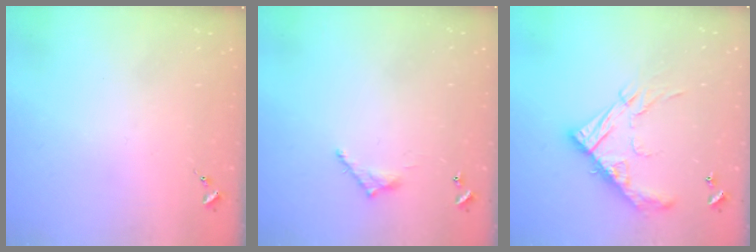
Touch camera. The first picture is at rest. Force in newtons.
{"total": 6.3, "press": 6.3, "slide": 0.4}
{"total": 17.6, "press": 17.6, "slide": 1.2}